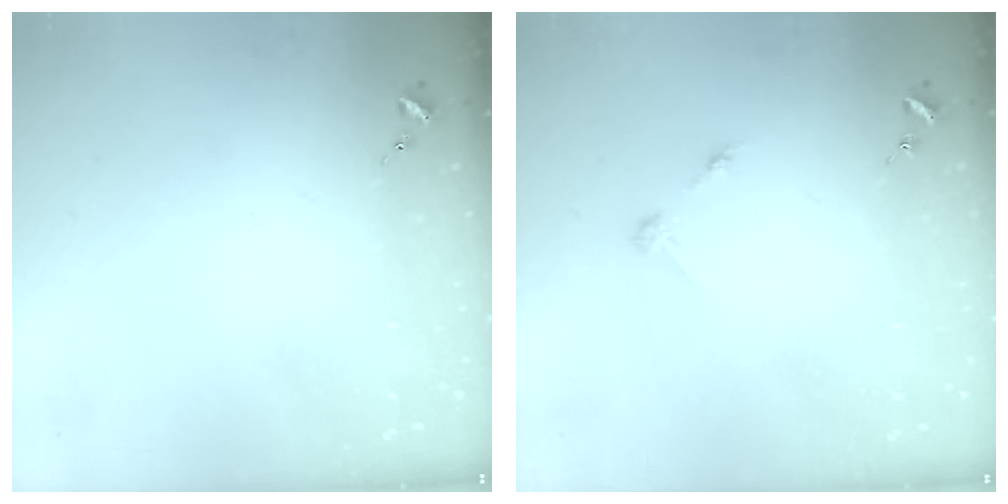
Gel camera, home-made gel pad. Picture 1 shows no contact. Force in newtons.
{"total": 2.8, "press": 2.8, "slide": 0.3}